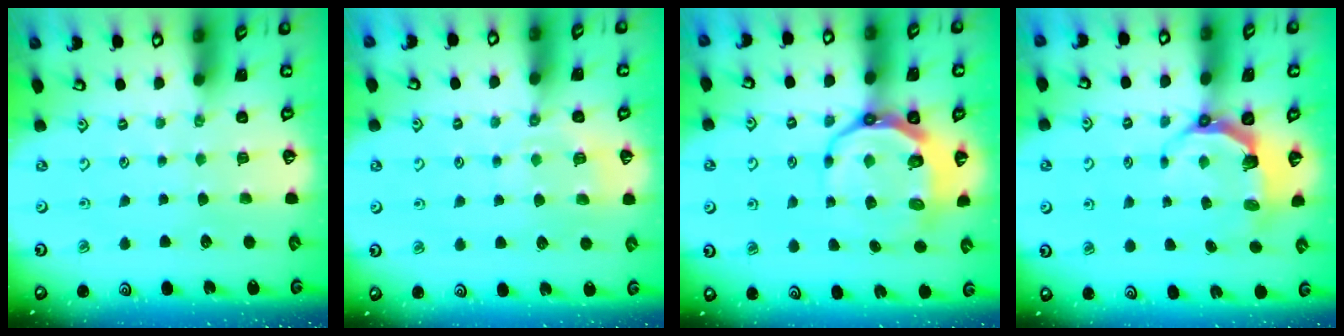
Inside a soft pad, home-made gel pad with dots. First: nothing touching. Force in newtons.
{"total": 6.4, "press": 6.3, "slide": 1.0}
{"total": 10.8, "press": 10.0, "slide": 4.1}
{"total": 5.5, "press": 3.9, "slide": 3.8}